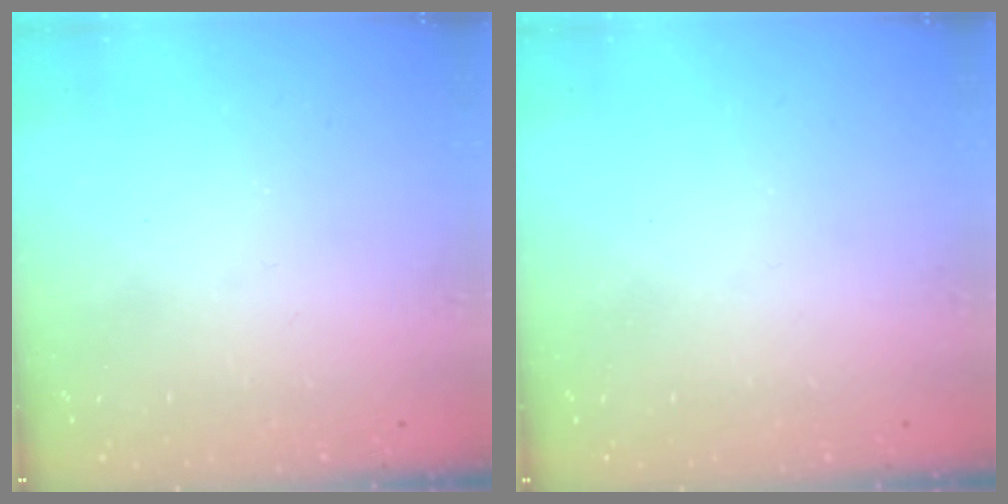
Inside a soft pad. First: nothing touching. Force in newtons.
{"total": 0.0}